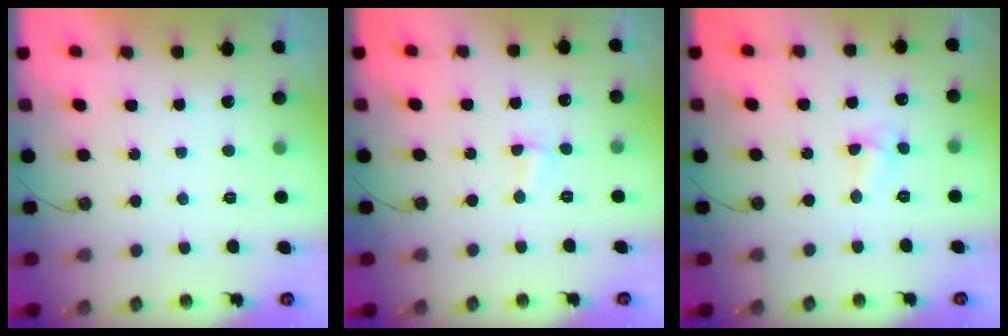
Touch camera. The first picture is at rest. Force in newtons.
{"total": 3.2, "press": 3.1, "slide": 0.7}
{"total": 4.1, "press": 4.0, "slide": 0.4}